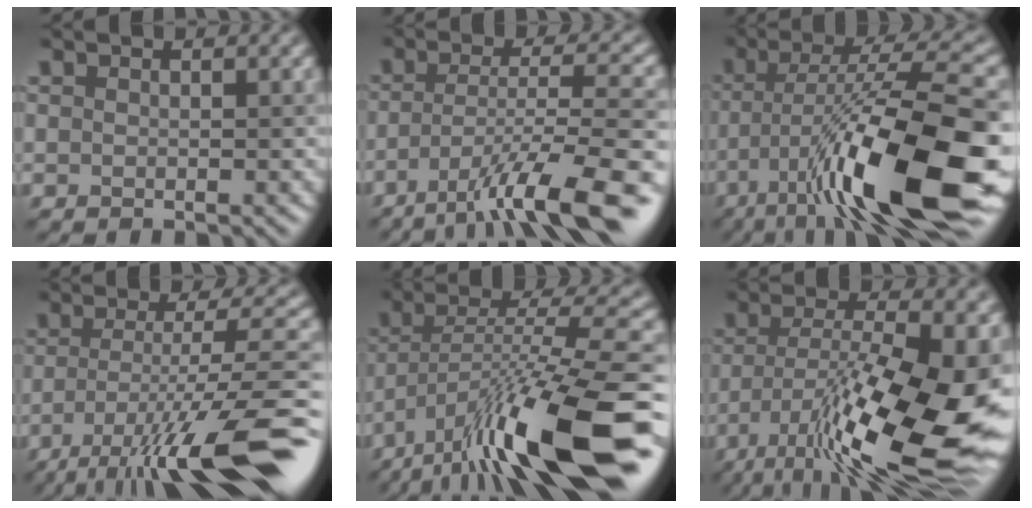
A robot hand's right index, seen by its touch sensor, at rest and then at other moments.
{"total": 11.3, "force": [-6.2, 2.5, 9.0], "torque": [-0.139, 0.005, -0.101]}
{"total": 14.9, "force": [-6.2, 3.5, 13.1], "torque": [-0.229, -0.002, -0.098]}
{"total": 14.5, "force": [-7.1, 3.1, 12.2], "torque": [-0.208, 0.000, -0.116]}
{"total": 15.6, "force": [-8.9, 4.1, 12.1], "torque": [-0.202, 0.006, -0.153]}
{"total": 17.1, "force": [-6.6, 5.7, 14.7], "torque": [-0.248, -0.022, -0.110]}